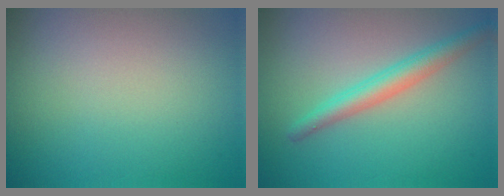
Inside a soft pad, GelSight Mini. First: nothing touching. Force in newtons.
{"total": 2.9, "press": 2.9, "slide": 0.1}